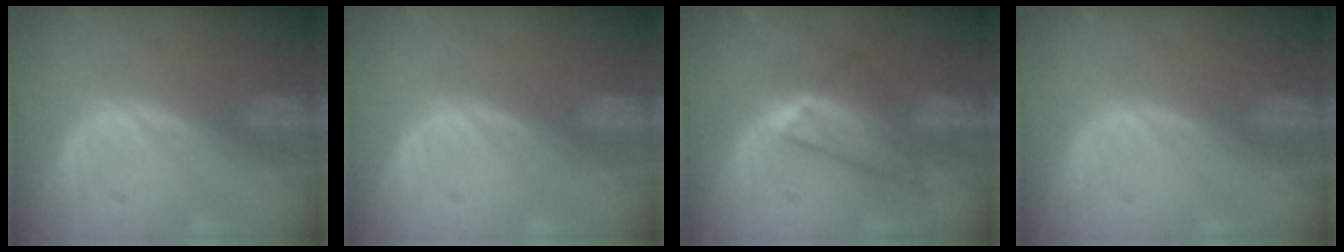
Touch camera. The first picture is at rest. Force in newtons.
{"total": 0.0}
{"total": 6.7, "press": 6.4, "slide": 1.9}
{"total": 0.0}